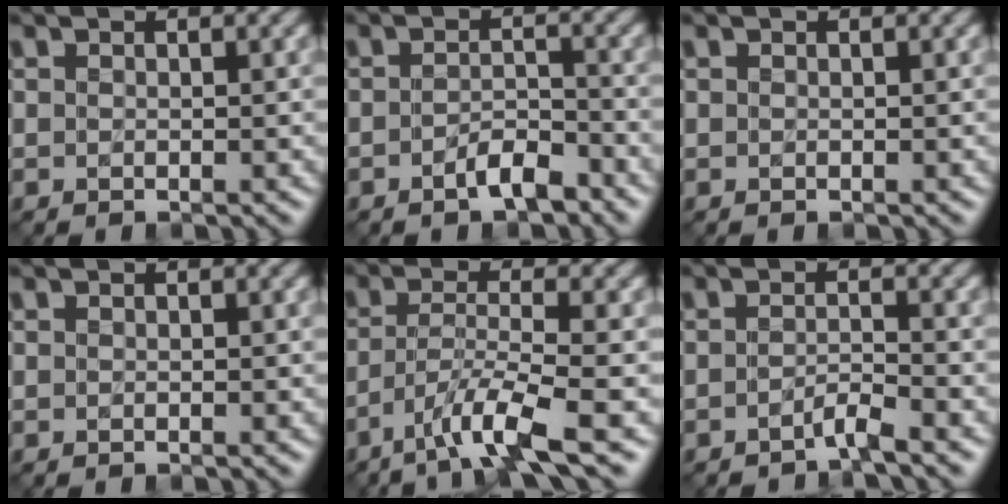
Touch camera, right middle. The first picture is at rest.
{"total": 2.6, "force": [-1.9, 1.0, 1.5], "torque": [-0.024, 0.006, -0.035]}
{"total": 0.0}
{"total": 0.0}
{"total": 4.4, "force": [-3.0, -0.5, 3.2], "torque": [-0.061, 0.003, -0.065]}
{"total": 1.3, "force": [-1.3, -0.3, 0.4], "torque": [-0.009, 0.007, -0.026]}